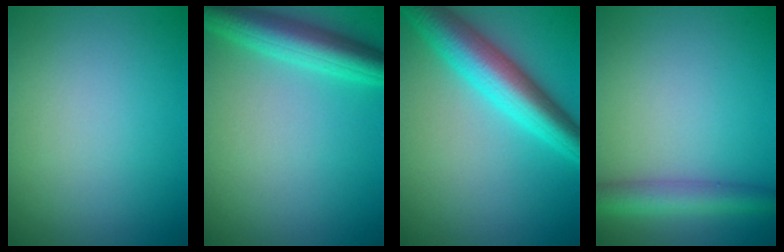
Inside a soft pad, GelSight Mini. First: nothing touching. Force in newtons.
{"total": 5.6, "press": 5.6, "slide": 0.3}
{"total": 7.6, "press": 7.6, "slide": 0.2}
{"total": 3.5, "press": 3.5, "slide": 0.1}